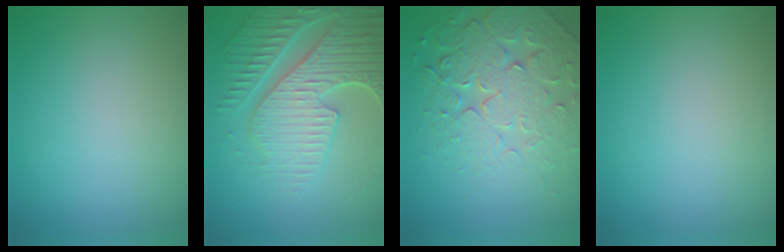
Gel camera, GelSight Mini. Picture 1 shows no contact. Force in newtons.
{"total": 7.0, "press": 5.7, "slide": 4.2}
{"total": 5.8, "press": 5.2, "slide": 2.7}
{"total": 0.0}